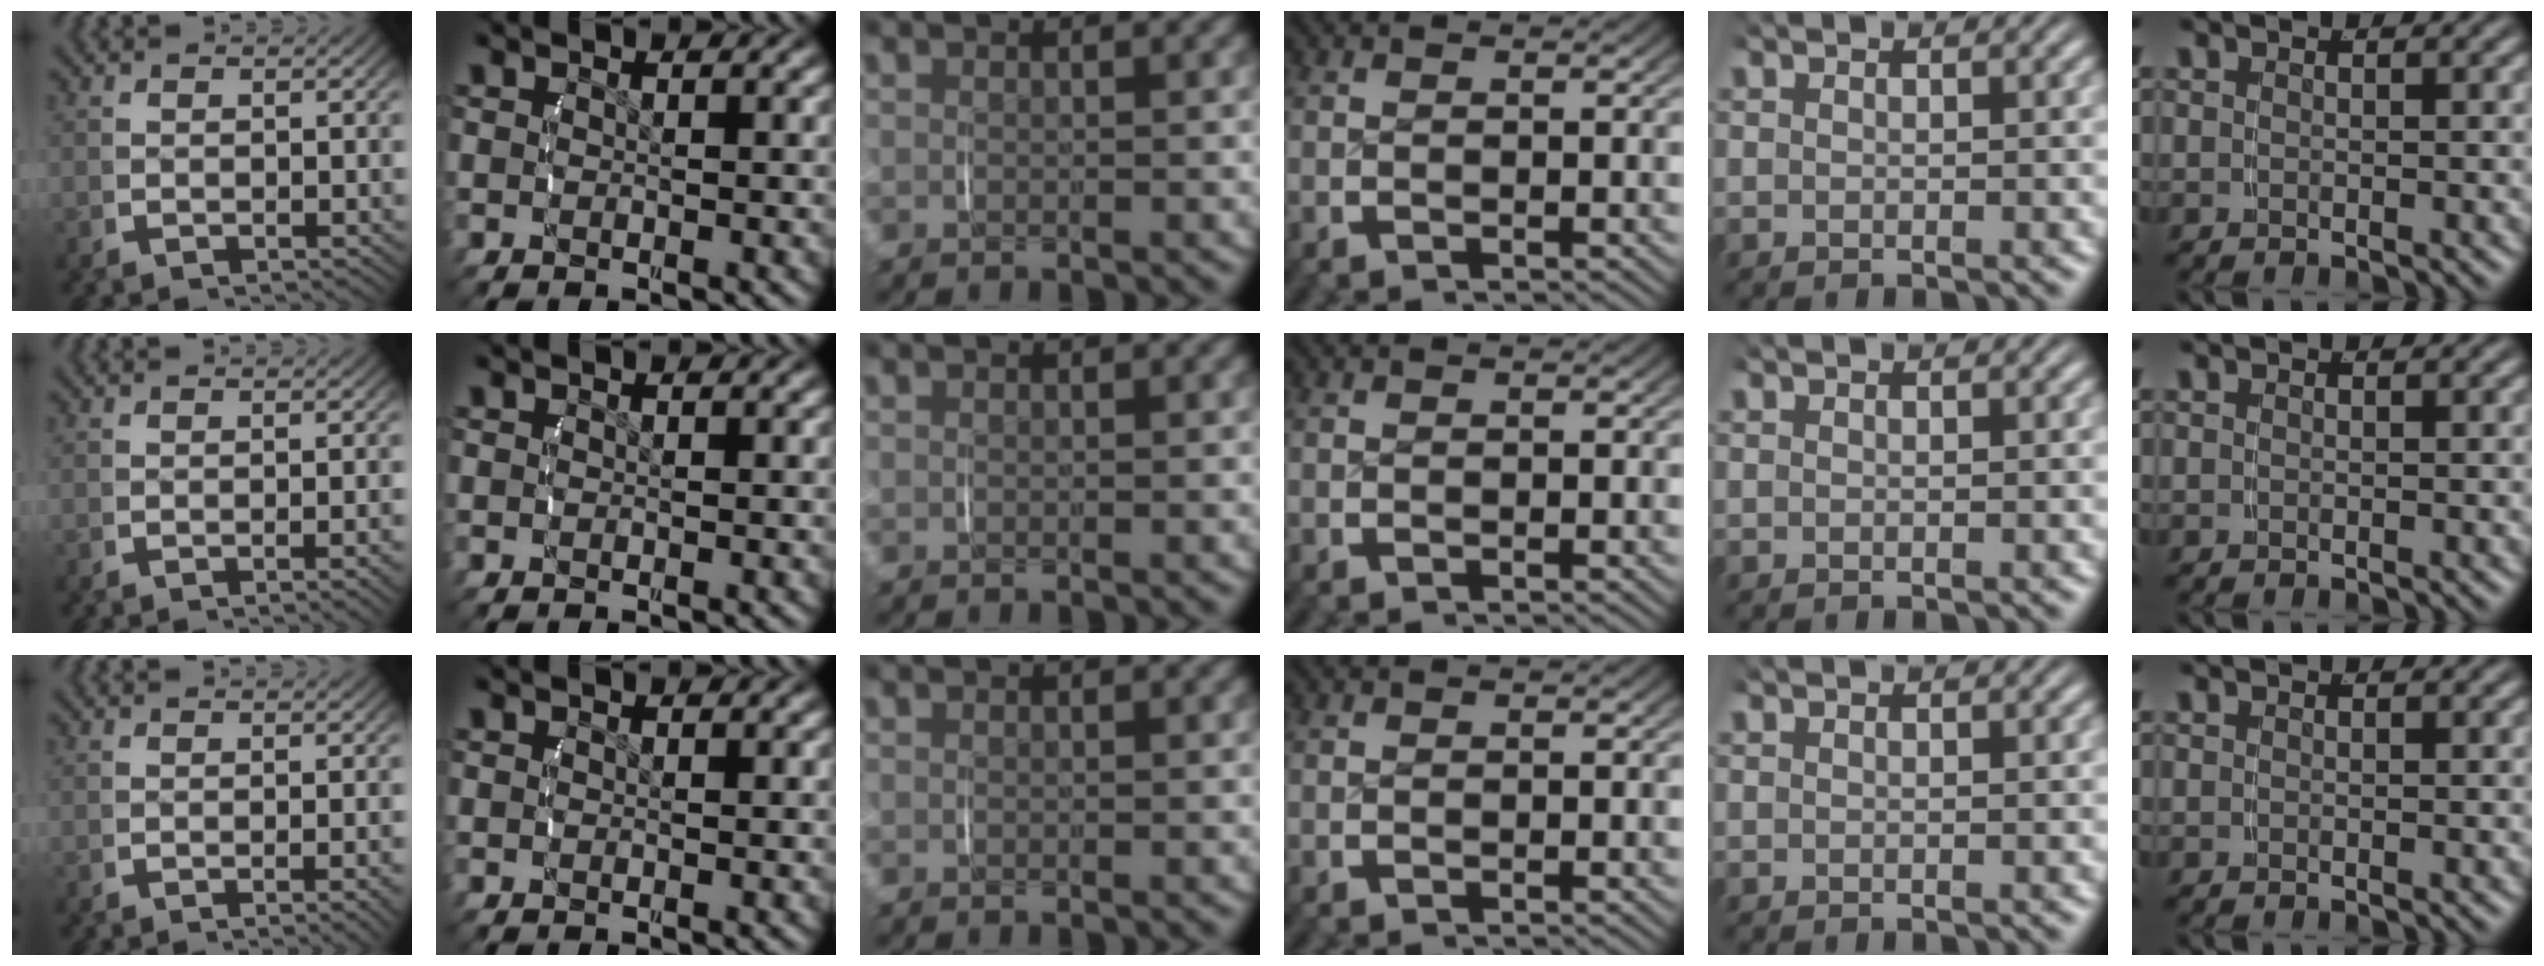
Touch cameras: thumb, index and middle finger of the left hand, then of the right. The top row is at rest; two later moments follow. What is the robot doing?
{"motion": "lift_and_place", "object": "measuring cup"}